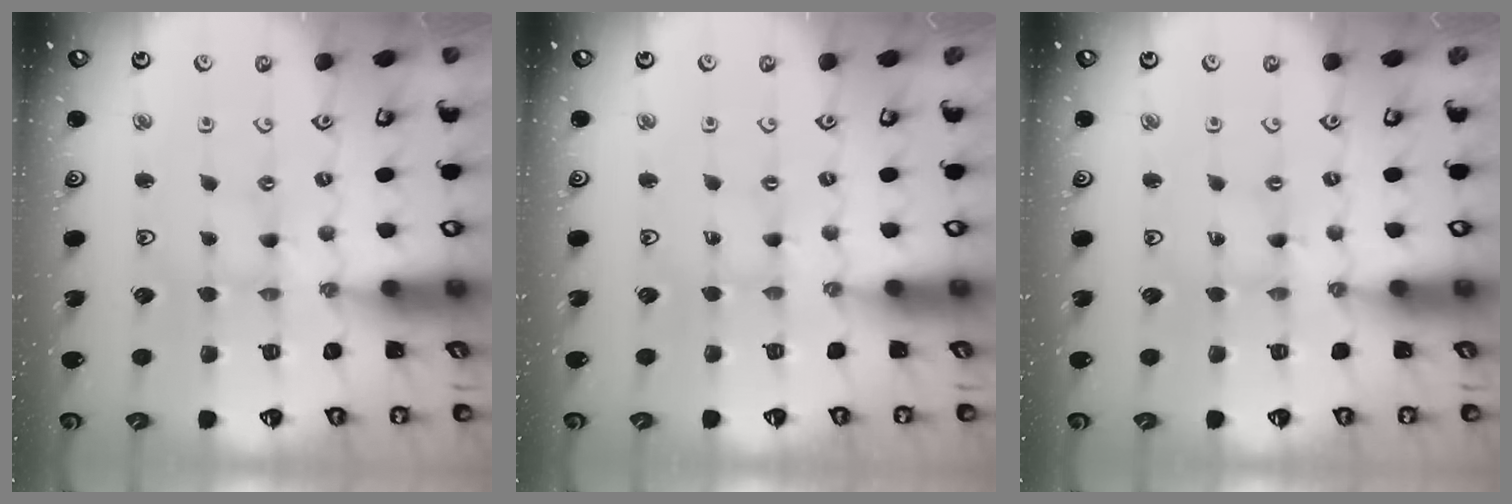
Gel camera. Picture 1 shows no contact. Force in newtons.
{"total": 0.0}
{"total": 0.5, "press": 0.5, "slide": 0.2}